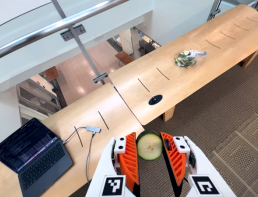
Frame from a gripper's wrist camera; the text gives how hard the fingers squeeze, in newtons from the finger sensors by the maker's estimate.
{"total": 8.6, "left": 8.3, "right": 8.9}